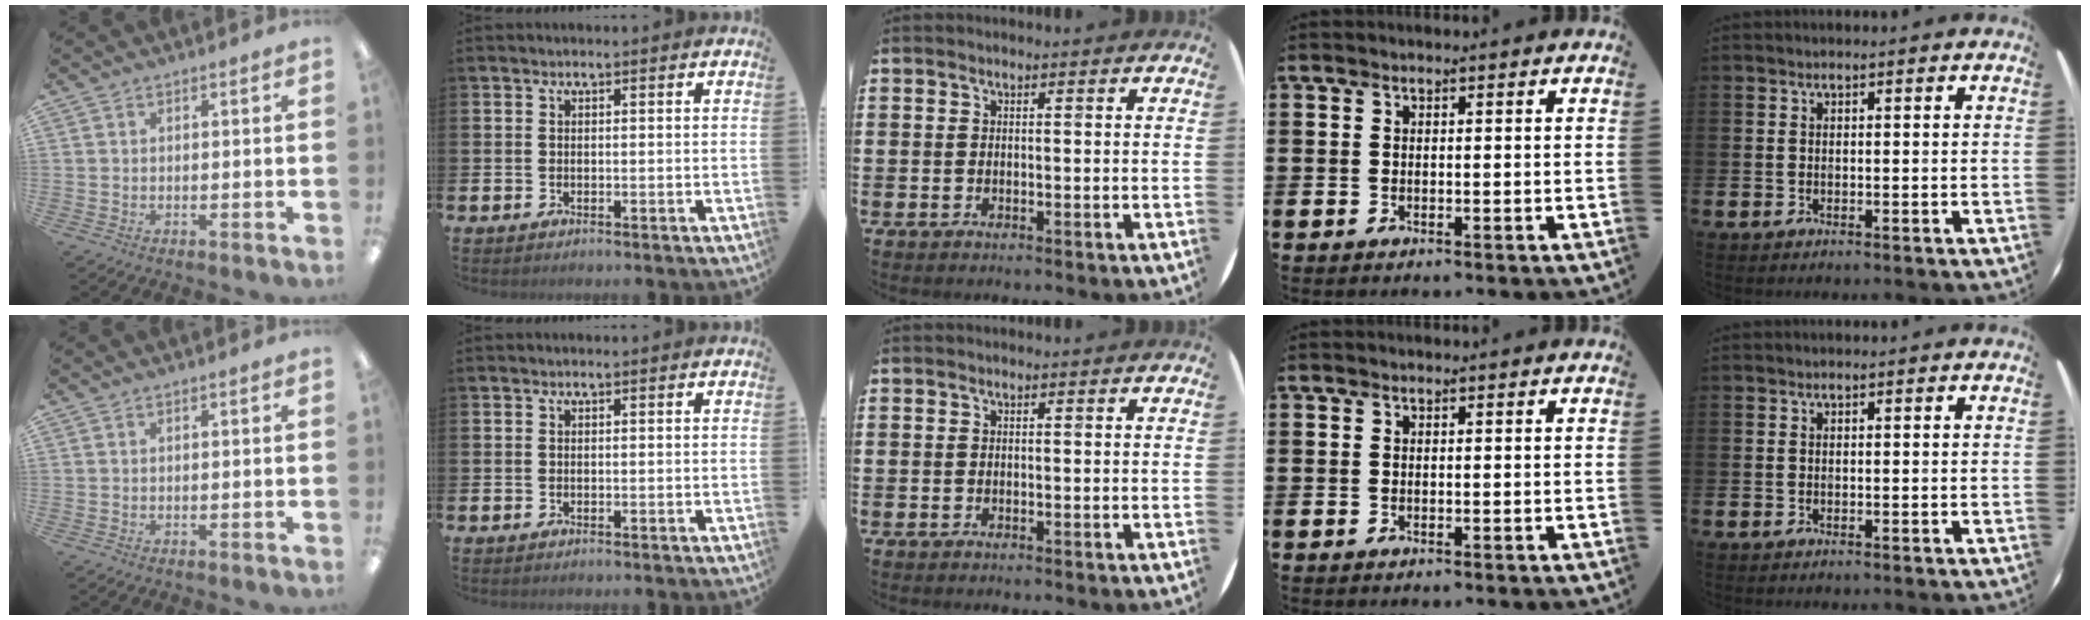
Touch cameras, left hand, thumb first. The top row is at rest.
{}